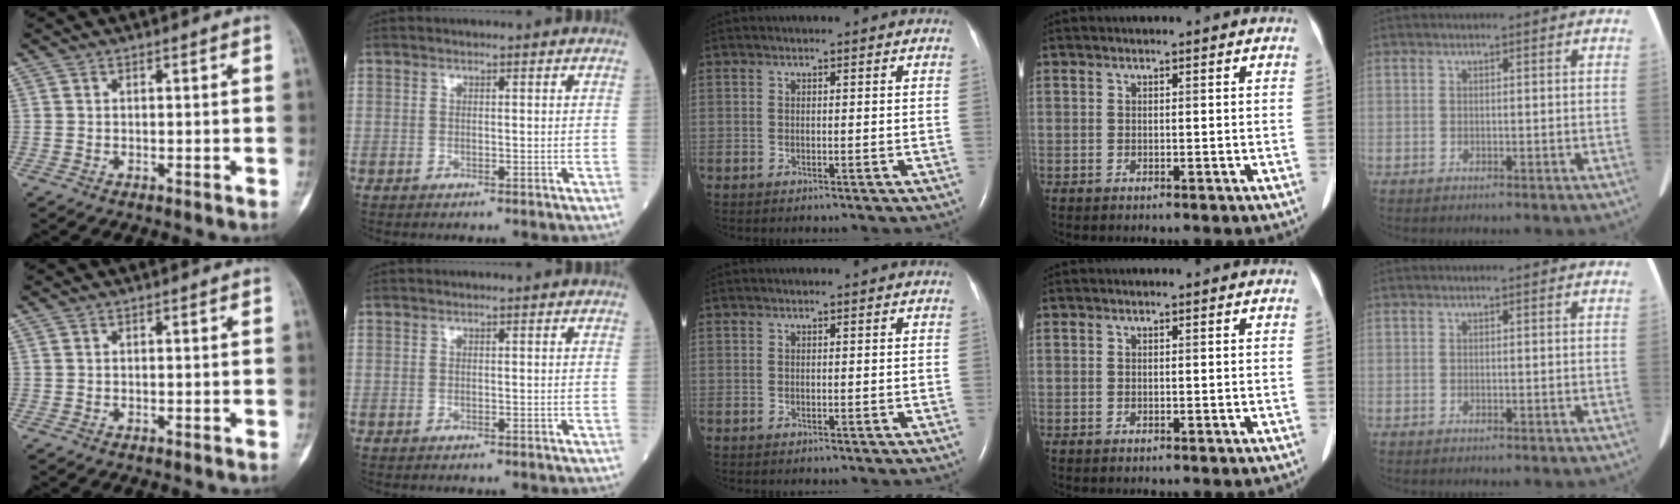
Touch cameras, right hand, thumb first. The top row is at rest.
{}